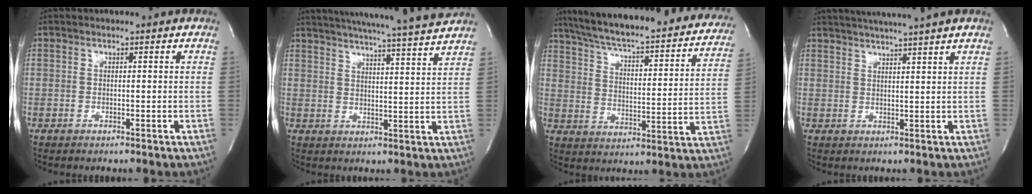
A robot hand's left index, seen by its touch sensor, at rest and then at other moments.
{"total": 19.1, "force": [17.5, -1.5, 7.4], "torque": [-0.129, -0.033, 0.232]}
{"total": 32.1, "force": [27.9, 5.6, 14.7], "torque": [-0.239, -0.046, 0.354]}
{"total": 10.4, "force": [9.1, -1.4, 4.8], "torque": [-0.081, 0.014, 0.121]}